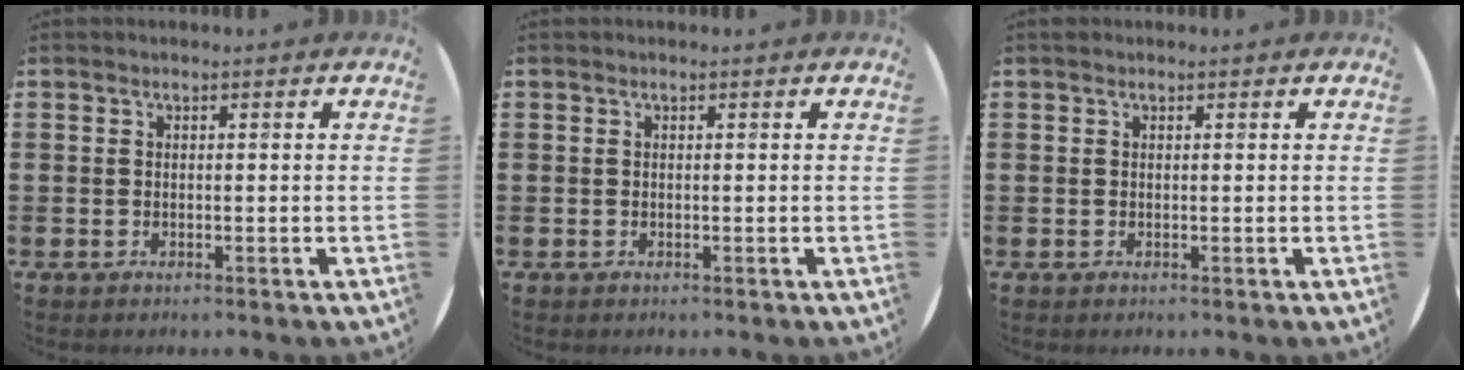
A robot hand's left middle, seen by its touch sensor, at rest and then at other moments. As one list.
[{"total": 0.0}, {"total": 0.0}]